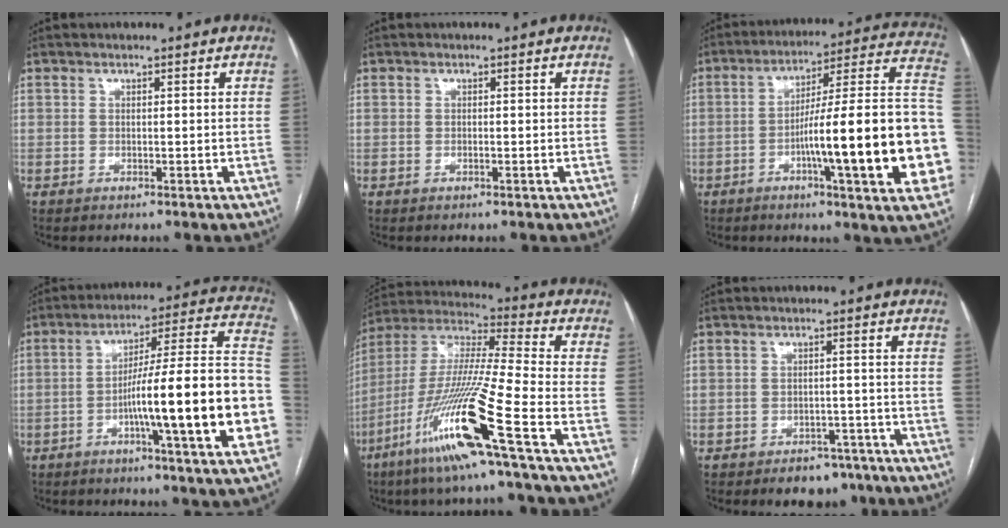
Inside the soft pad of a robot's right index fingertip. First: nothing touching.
{"total": 0.0}
{"total": 25.2, "force": [-5.5, 1.6, 24.6], "torque": [-0.253, 0.017, -0.081]}
{"total": 22.2, "force": [-5.6, 0.8, 21.4], "torque": [-0.246, 0.016, -0.083]}
{"total": 19.0, "force": [-9.4, -1.1, 16.5], "torque": [-0.361, -0.044, -0.187]}
{"total": 6.4, "force": [-4.8, 3.4, 2.5], "torque": [-0.027, 0.006, -0.064]}